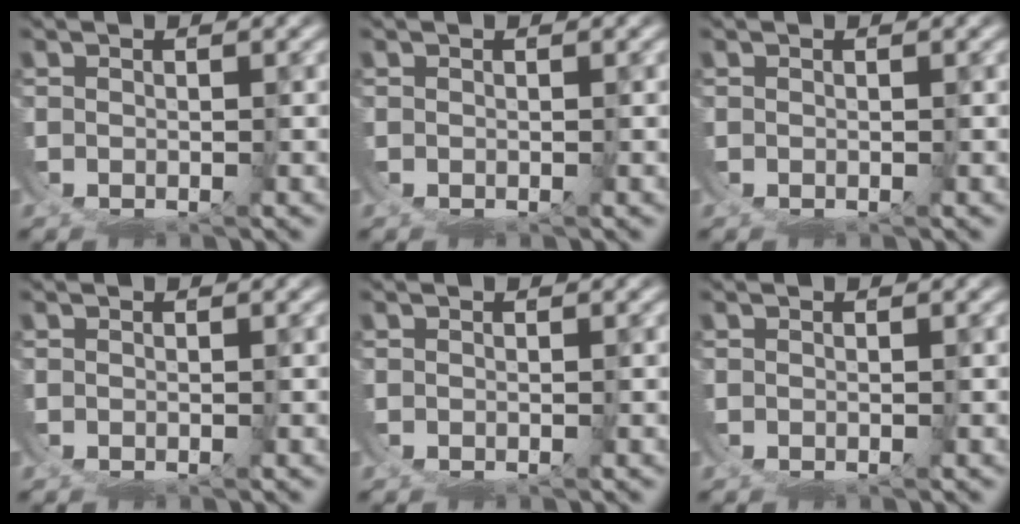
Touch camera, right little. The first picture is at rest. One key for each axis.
{"total": 0.0}
{"total": 0.0}
{"total": 0.0}
{"total": 0.0}
{"total": 0.0}